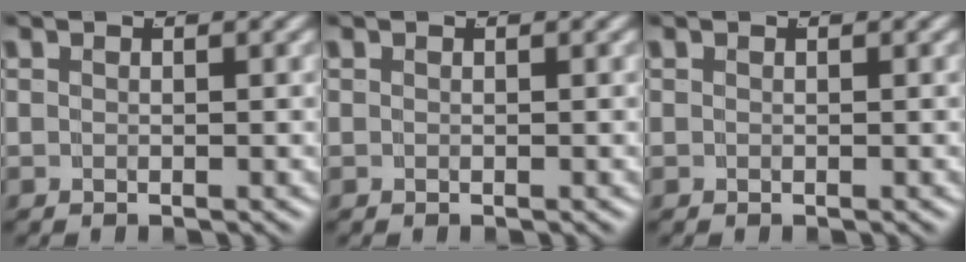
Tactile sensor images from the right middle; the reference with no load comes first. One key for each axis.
{"total": 0.0}
{"total": 0.0}